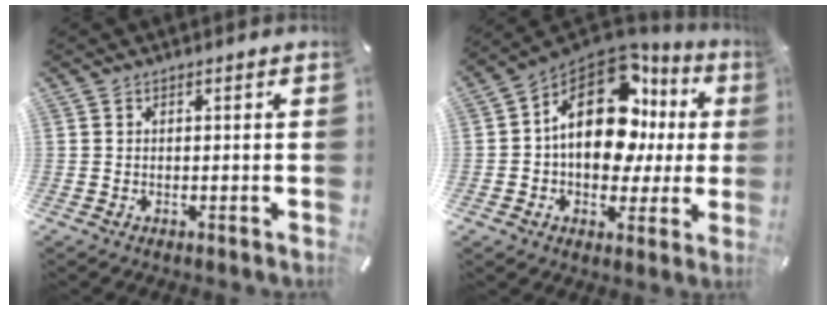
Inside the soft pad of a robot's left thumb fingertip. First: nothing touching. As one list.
[{"total": 19.7, "force": [5.0, 12.5, 14.4], "torque": [-0.242, -0.023, 0.085]}]